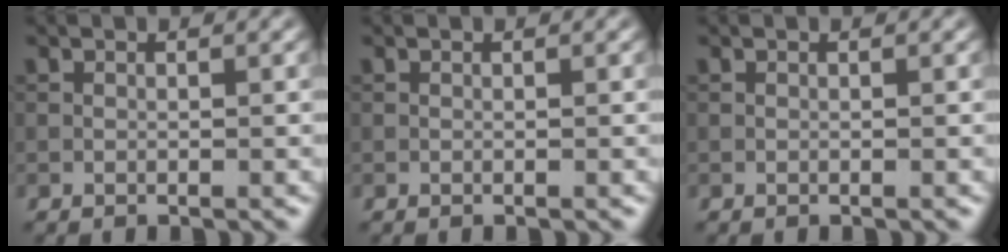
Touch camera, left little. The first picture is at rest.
{"total": 0.0}
{"total": 0.0}